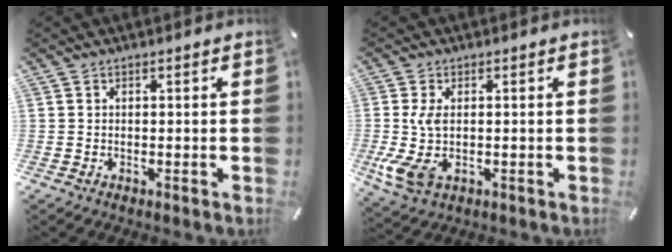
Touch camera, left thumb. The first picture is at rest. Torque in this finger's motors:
{"motor_torque": [1.30, 1.19, 0.87, -0.13, 0.29]}